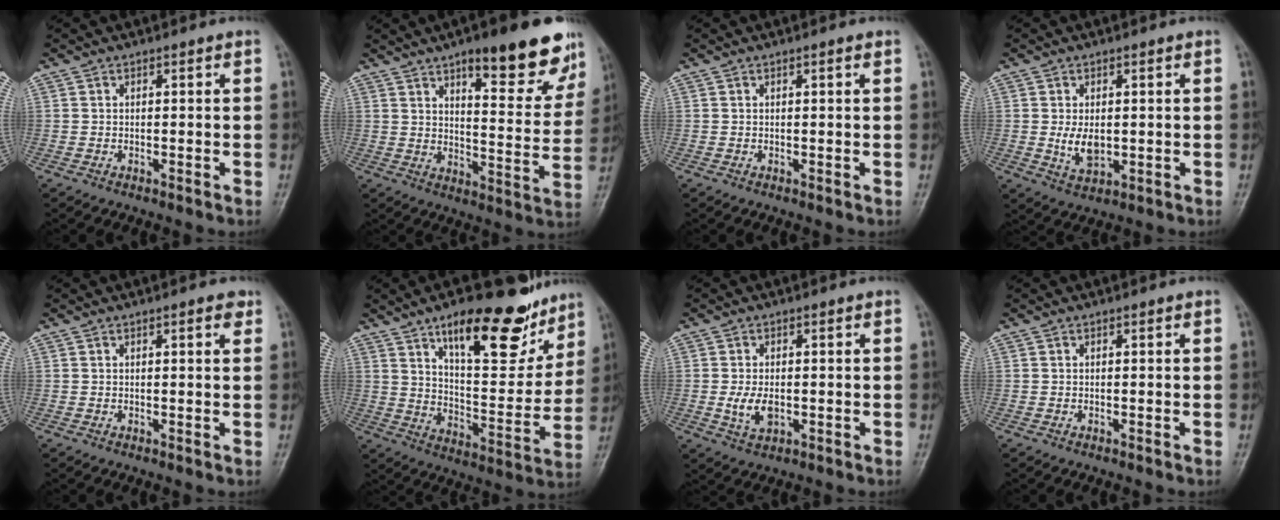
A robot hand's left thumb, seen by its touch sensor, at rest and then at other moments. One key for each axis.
{"total": 18.2, "fx": 11.7, "fy": 5.5, "fz": 12.8, "tx": -0.123, "ty": -0.063, "tz": 0.161}
{"total": 0.6, "fx": 0.3, "fy": 0.0, "fz": 0.5, "tx": -0.010, "ty": 0.000, "tz": 0.005}
{"total": 4.7, "fx": 0.1, "fy": 2.8, "fz": 3.7, "tx": -0.060, "ty": -0.011, "tz": 0.011}
{"total": 1.8, "fx": 1.1, "fy": 0.5, "fz": 1.4, "tx": -0.016, "ty": -0.003, "tz": 0.011}
{"total": 21.3, "fx": 13.5, "fy": 8.0, "fz": 14.4, "tx": -0.159, "ty": -0.068, "tz": 0.211}
{"total": 4.4, "fx": -0.5, "fy": 2.6, "fz": 3.5, "tx": -0.068, "ty": -0.007, "tz": -0.006}
{"total": 0.0}